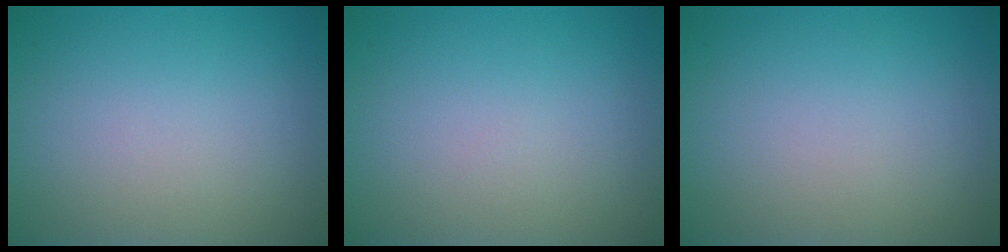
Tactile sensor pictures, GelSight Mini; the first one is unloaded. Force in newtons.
{"total": 0.0}
{"total": 0.0}